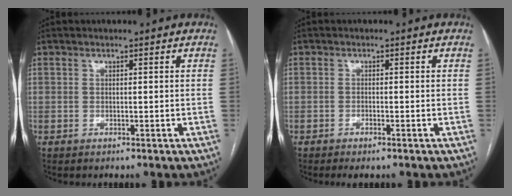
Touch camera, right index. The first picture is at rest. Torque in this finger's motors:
{"motor_torque": [0.28, 0.02, 0.07, 0.00]}